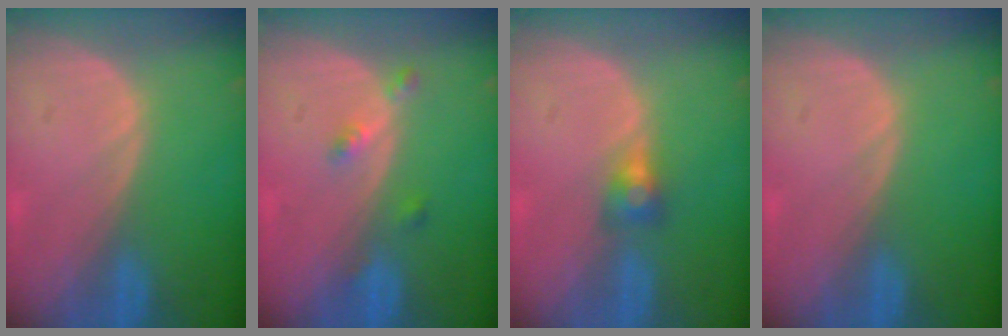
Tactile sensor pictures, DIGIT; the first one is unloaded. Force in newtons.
{"total": 2.7, "press": 2.3, "slide": 1.5}
{"total": 2.9, "press": 2.5, "slide": 1.5}
{"total": 0.0}